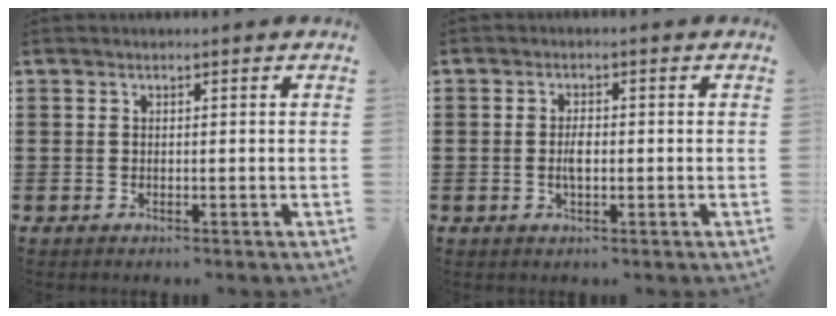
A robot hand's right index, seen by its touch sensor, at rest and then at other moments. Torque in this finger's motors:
{"motor_torque": [2.14, 0.00, 0.24, 0.08]}